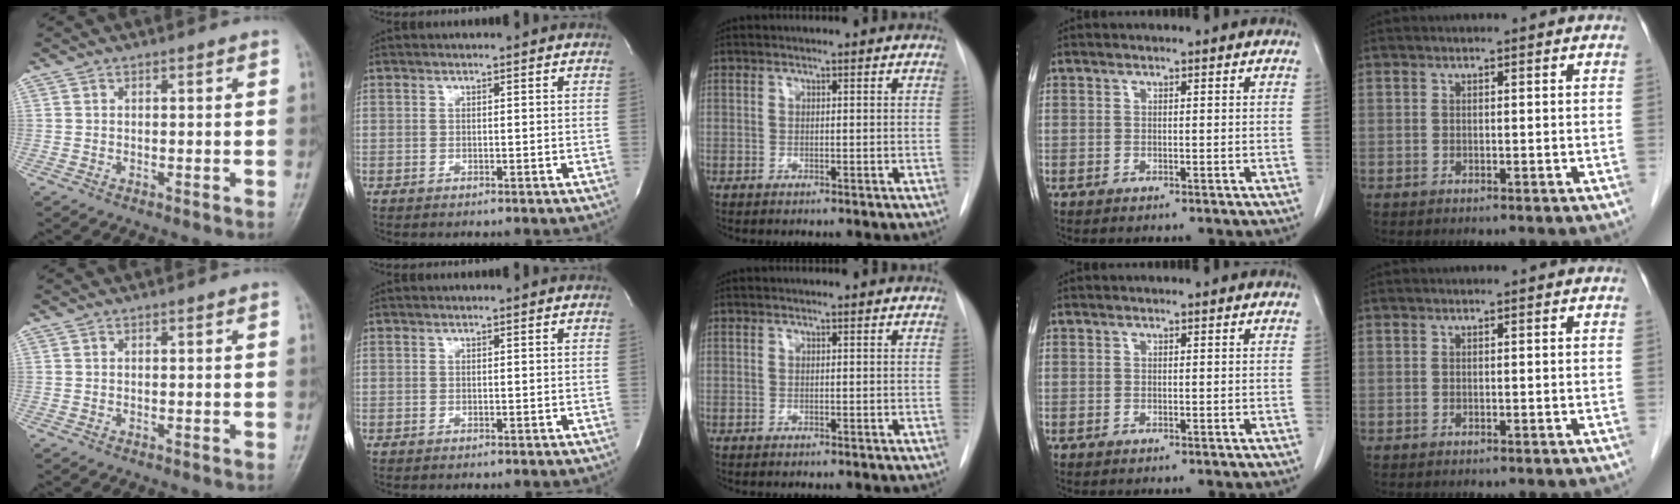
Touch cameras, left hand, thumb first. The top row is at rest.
{}